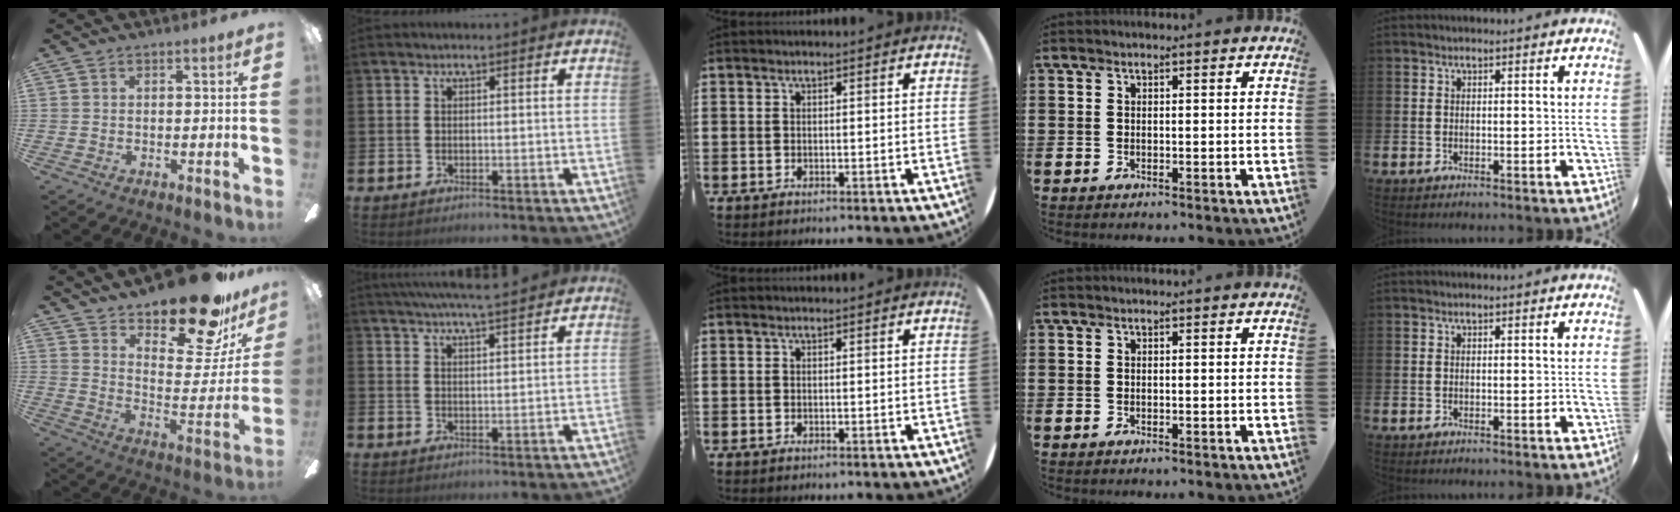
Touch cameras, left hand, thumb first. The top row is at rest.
{"thumb": {"total": 21.6, "force": [17.4, 6.7, 10.8], "torque": [-0.149, -0.117, 0.290]}, "index": {"total": 5.9, "force": [5.6, -0.1, 1.6], "torque": [-0.037, -0.024, 0.100]}}